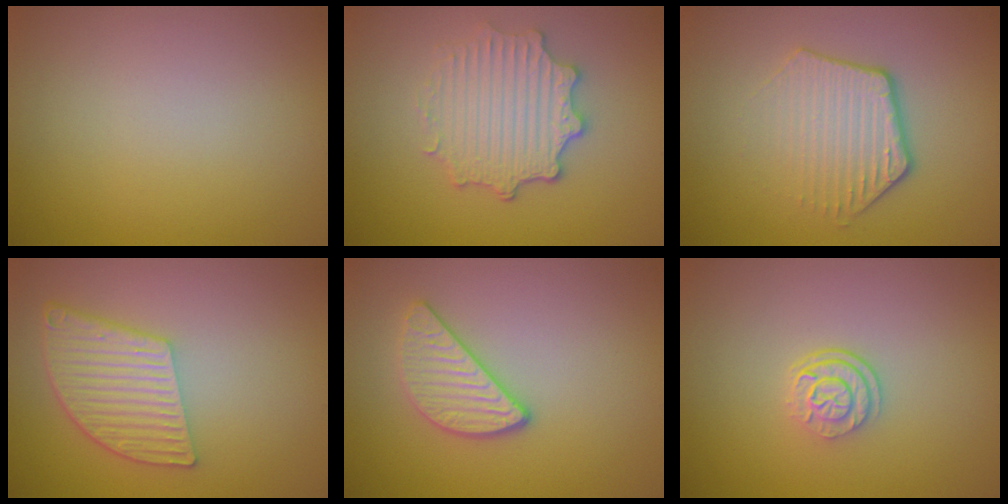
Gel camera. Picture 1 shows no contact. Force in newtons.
{"total": 4.4, "press": 3.6, "slide": 2.5}
{"total": 3.8, "press": 2.9, "slide": 2.5}
{"total": 5.6, "press": 4.1, "slide": 3.7}
{"total": 2.8, "press": 2.6, "slide": 0.9}
{"total": 2.5, "press": 1.8, "slide": 1.8}